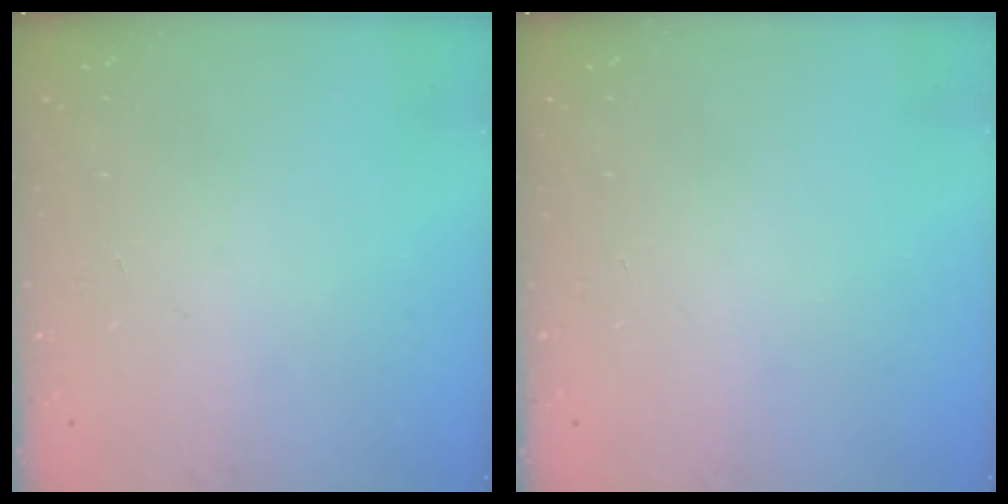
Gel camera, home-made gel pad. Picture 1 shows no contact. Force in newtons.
{"total": 0.0}